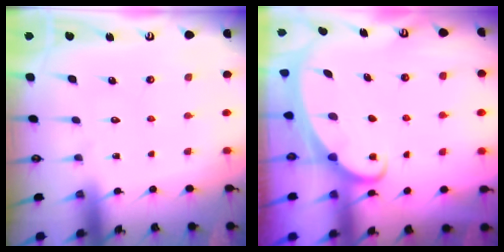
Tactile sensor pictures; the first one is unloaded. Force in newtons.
{"total": 2.1, "press": 2.0, "slide": 0.3}